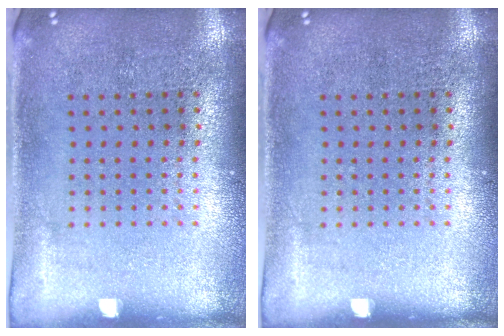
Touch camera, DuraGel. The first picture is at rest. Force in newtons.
{"total": 0.0}